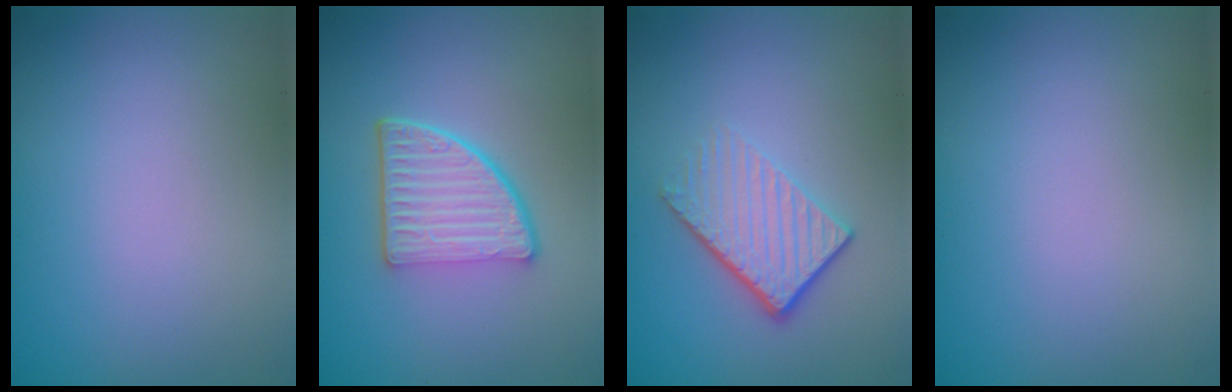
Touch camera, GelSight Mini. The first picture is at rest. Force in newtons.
{"total": 5.2, "press": 3.6, "slide": 3.7}
{"total": 4.1, "press": 2.7, "slide": 3.2}
{"total": 0.0}